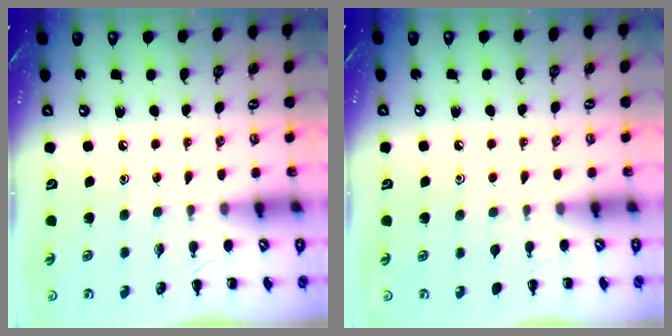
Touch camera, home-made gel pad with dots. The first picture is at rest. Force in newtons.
{"total": 1.5, "press": 1.3, "slide": 0.7}